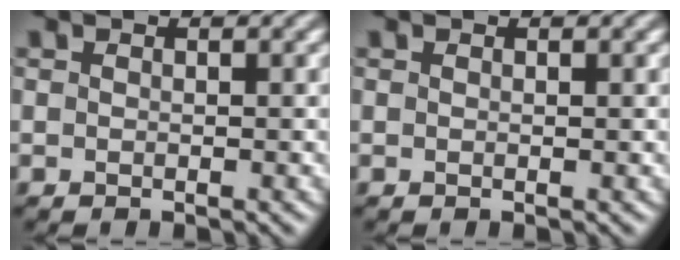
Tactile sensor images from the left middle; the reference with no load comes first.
{"total": 0.0}